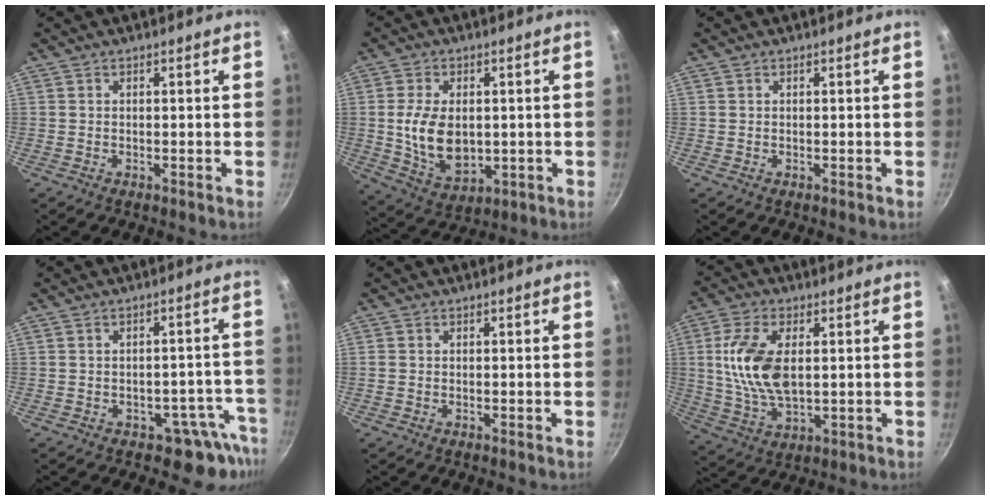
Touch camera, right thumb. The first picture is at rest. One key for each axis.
{"total": 11.3, "fx": 0.3, "fy": 7.3, "fz": 8.6, "tx": -0.145, "ty": -0.013, "tz": 0.021}
{"total": 0.0}
{"total": 7.6, "fx": -4.8, "fy": 5.0, "fz": 3.3, "tx": 0.033, "ty": 0.058, "tz": -0.041}
{"total": 0.8, "fx": 0.0, "fy": 0.7, "fz": 0.4, "tx": -0.007, "ty": 0.002, "tz": -0.003}
{"total": 13.0, "fx": 1.9, "fy": 7.0, "fz": 10.8, "tx": -0.208, "ty": -0.008, "tz": 0.039}